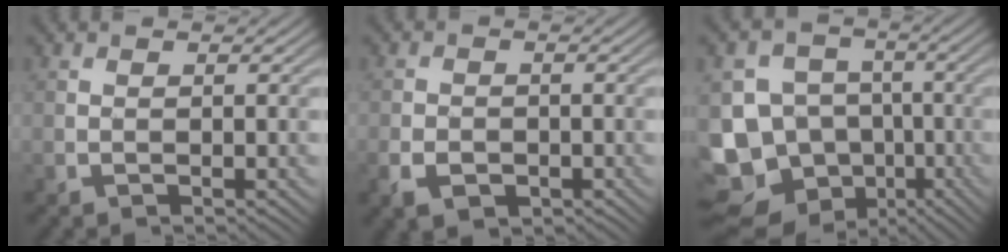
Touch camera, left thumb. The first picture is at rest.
{"total": 3.5, "force": [-1.8, 2.4, 1.8], "torque": [-0.039, -0.008, -0.039]}
{"total": 17.4, "force": [-7.7, 14.7, 5.3], "torque": [-0.164, -0.030, -0.120]}